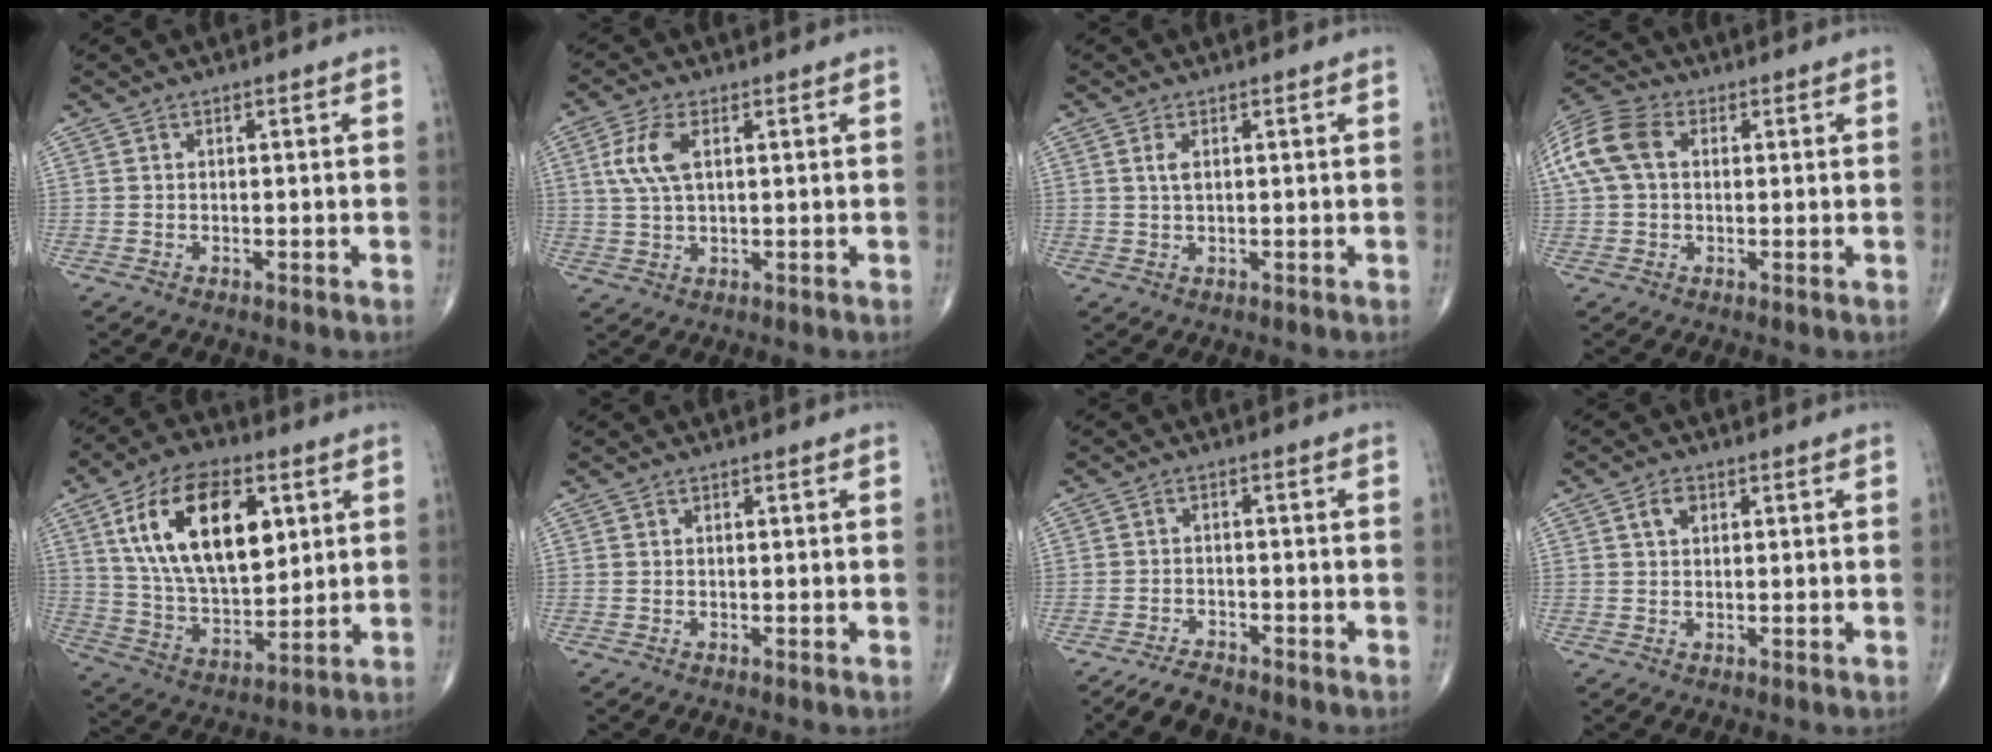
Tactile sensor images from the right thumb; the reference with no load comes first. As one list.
[{"total": 6.4, "force": [1.8, 2.9, 5.4], "torque": [-0.129, 0.003, 0.037]}, {"total": 1.9, "force": [0.7, 0.8, 1.6], "torque": [-0.036, 0.002, 0.016]}, {"total": 11.4, "force": [2.2, 7.9, 7.9], "torque": [-0.179, 0.032, 0.036]}, {"total": 21.3, "force": [7.1, 11.3, 16.7], "torque": [-0.265, -0.022, 0.129]}, {"total": 0.0}, {"total": 4.3, "force": [-3.8, 1.3, 1.4], "torque": [-0.034, 0.008, -0.070]}, {"total": 2.7, "force": [1.0, 1.7, 1.8], "torque": [-0.028, 0.003, 0.017]}]